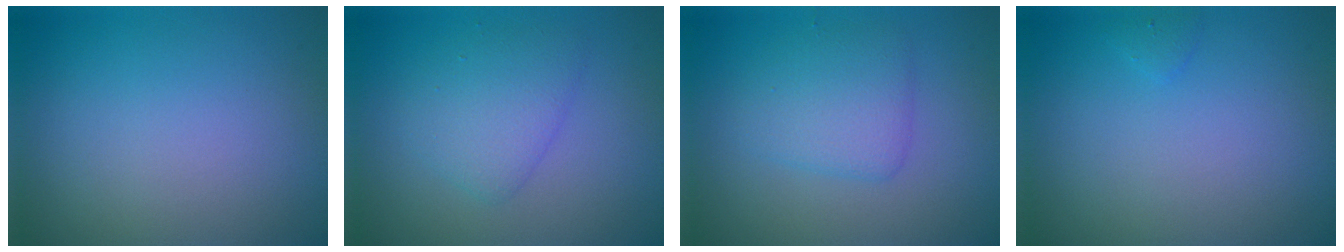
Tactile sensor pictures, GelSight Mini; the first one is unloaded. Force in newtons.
{"total": 2.9, "press": 2.9, "slide": 0.0}
{"total": 3.0, "press": 3.0, "slide": 0.1}
{"total": 0.5, "press": 0.5, "slide": 0.1}